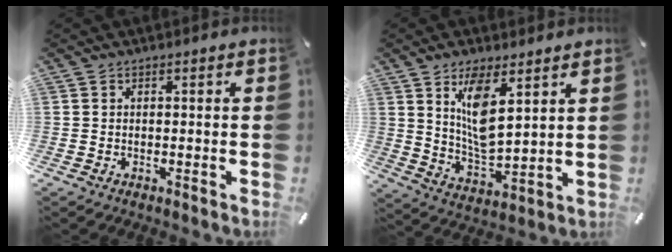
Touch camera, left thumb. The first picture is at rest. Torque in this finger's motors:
{"motor_torque": [1.68, 1.54, 1.35, -0.32, 0.38]}